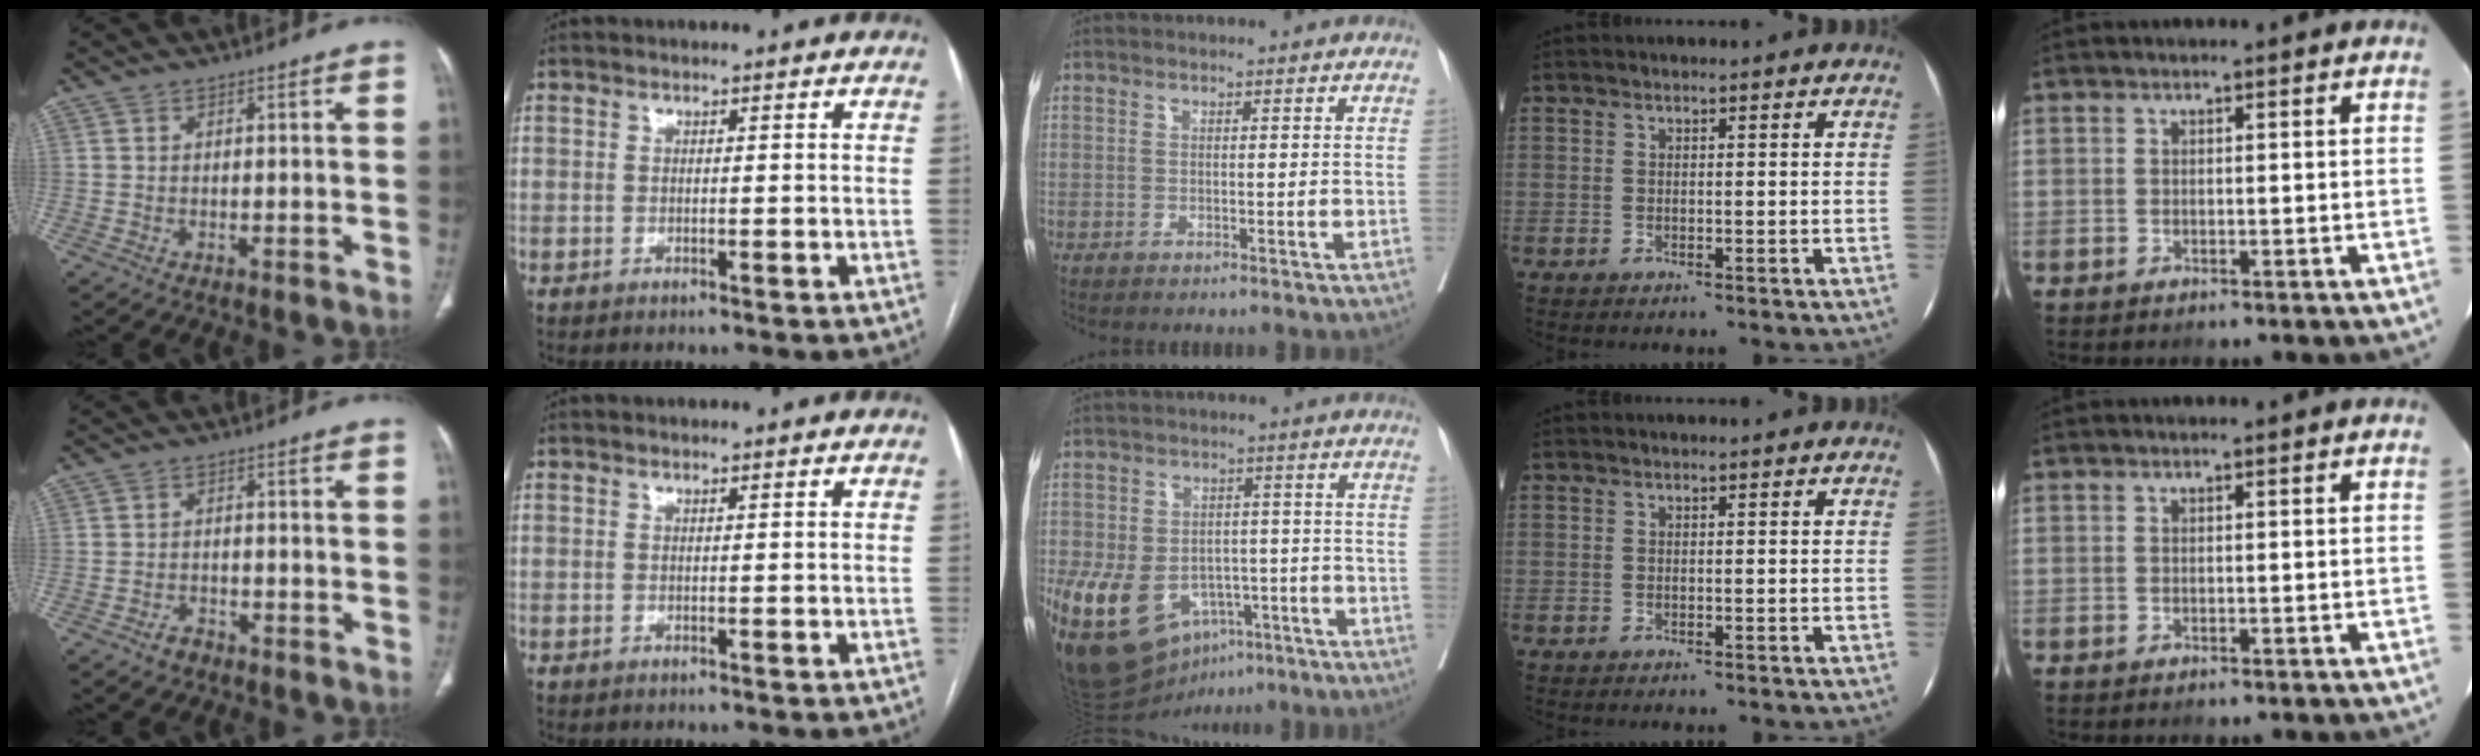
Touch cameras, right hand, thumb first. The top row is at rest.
{"thumb": {"total": 2.5, "force": [-1.8, 1.5, 0.9], "torque": [-0.017, 0.013, -0.028]}, "middle": {"total": 17.3, "force": [-7.7, 11.4, 10.4], "torque": [-0.217, 0.005, -0.107]}}